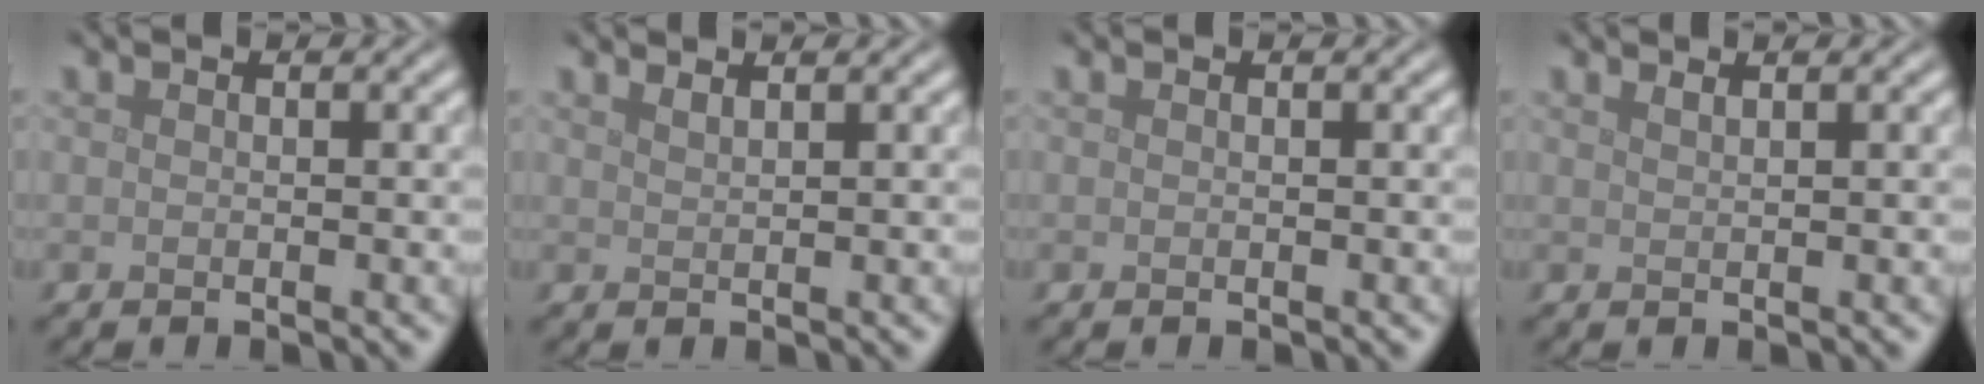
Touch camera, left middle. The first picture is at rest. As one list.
[{"total": 1.3, "force": [1.1, 0.4, 0.7], "torque": [0.002, 0.001, 0.009]}, {"total": 0.0}, {"total": 1.1, "force": [0.8, 0.4, 0.6], "torque": [-0.001, 0.000, 0.006]}]